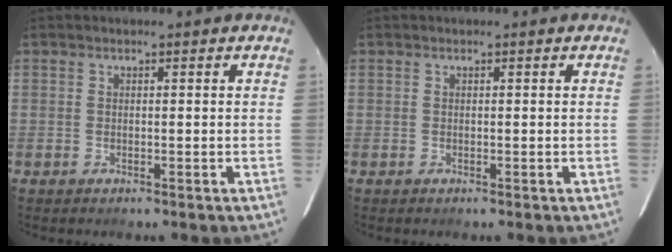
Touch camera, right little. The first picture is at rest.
{"total": 0.0}